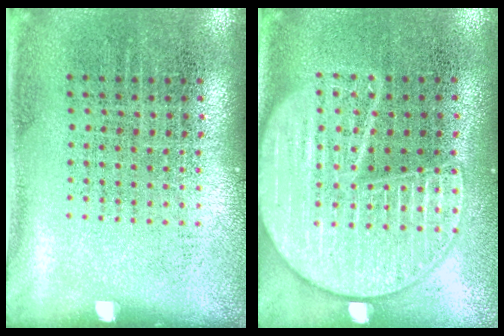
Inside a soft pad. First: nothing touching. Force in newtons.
{"total": 2.5, "press": 2.5, "slide": 0.2}